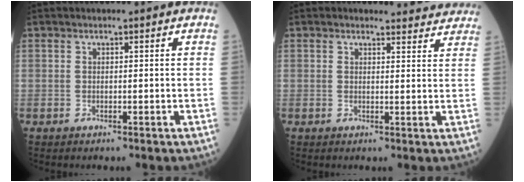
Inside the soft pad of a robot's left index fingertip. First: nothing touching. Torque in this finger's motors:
{"motor_torque": [0.56, -0.57, 0.07, -0.01]}